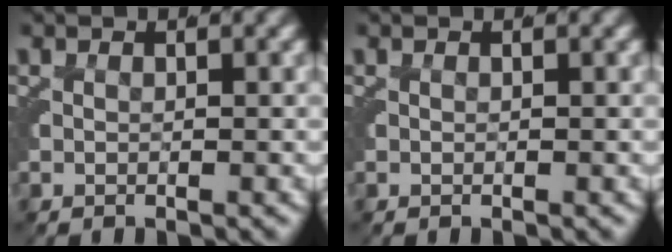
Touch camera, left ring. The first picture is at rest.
{"total": 0.0}